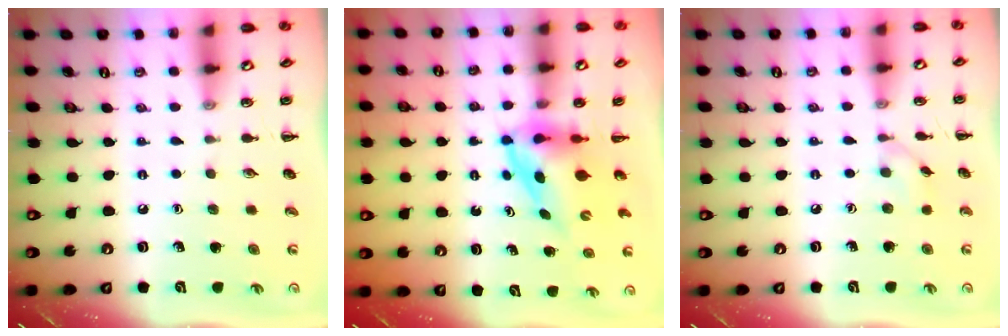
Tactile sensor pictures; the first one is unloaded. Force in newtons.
{"total": 3.7, "press": 3.7, "slide": 0.6}
{"total": 3.9, "press": 3.6, "slide": 1.6}